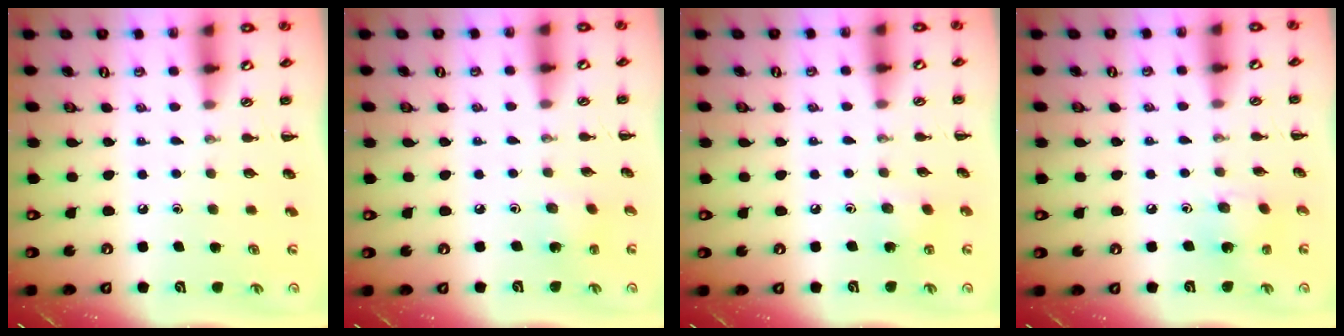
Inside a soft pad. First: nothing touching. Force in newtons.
{"total": 1.8, "press": 1.6, "slide": 0.6}
{"total": 3.7, "press": 3.5, "slide": 1.2}
{"total": 2.8, "press": 2.8, "slide": 0.5}